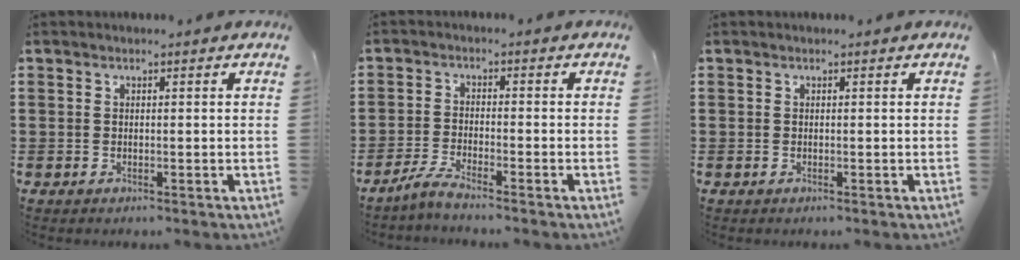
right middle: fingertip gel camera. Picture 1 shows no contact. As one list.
[{"total": 3.2, "force": [-2.7, -0.3, 1.6], "torque": [-0.048, -0.008, -0.058]}, {"total": 0.0}]